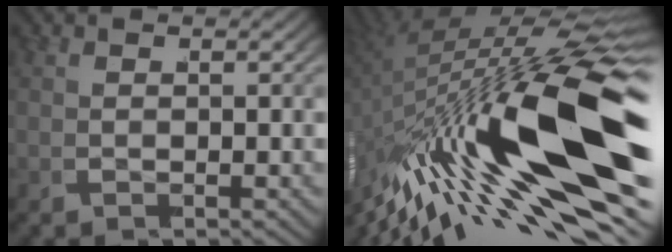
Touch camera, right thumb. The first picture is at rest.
{"total": 17.1, "force": [-2.1, 7.7, 15.1], "torque": [-0.273, -0.016, -0.028]}